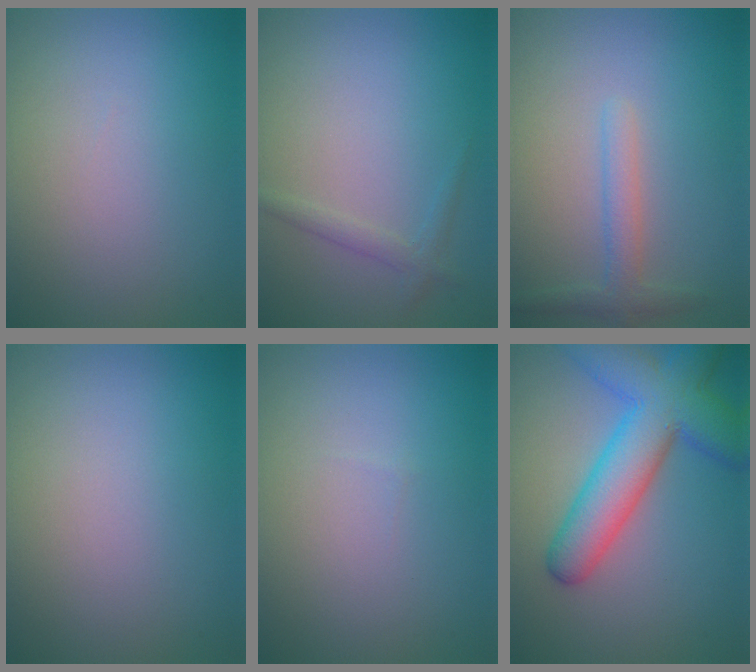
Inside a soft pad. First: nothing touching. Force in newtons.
{"total": 1.4, "press": 1.4, "slide": 0.0}
{"total": 2.1, "press": 2.1, "slide": 0.1}
{"total": 0.0}
{"total": 0.0}
{"total": 8.8, "press": 8.8, "slide": 0.4}